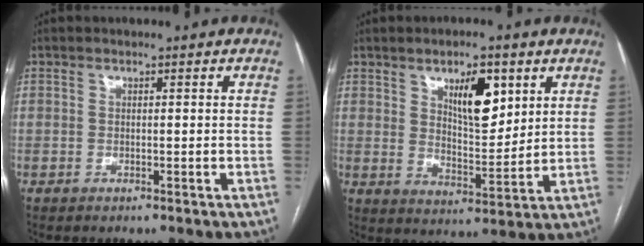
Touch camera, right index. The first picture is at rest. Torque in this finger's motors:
{"motor_torque": [0.28, 0.12, 0.42, 0.10]}